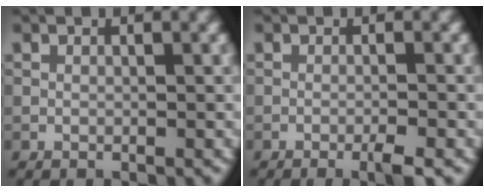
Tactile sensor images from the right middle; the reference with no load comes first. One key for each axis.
{"total": 2.2, "fx": -1.2, "fy": 0.3, "fz": 1.8, "tx": -0.027, "ty": -0.003, "tz": -0.022}